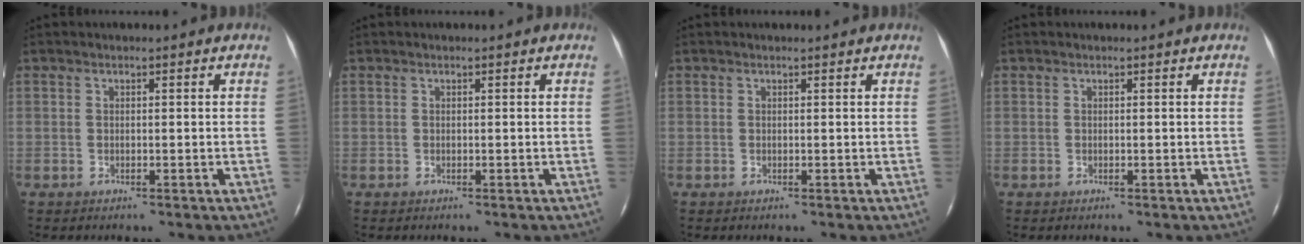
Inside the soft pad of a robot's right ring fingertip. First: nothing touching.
{"total": 0.0}
{"total": 0.7, "force": [0.7, 0.0, 0.1], "torque": [-0.010, 0.001, 0.006]}
{"total": 0.0}